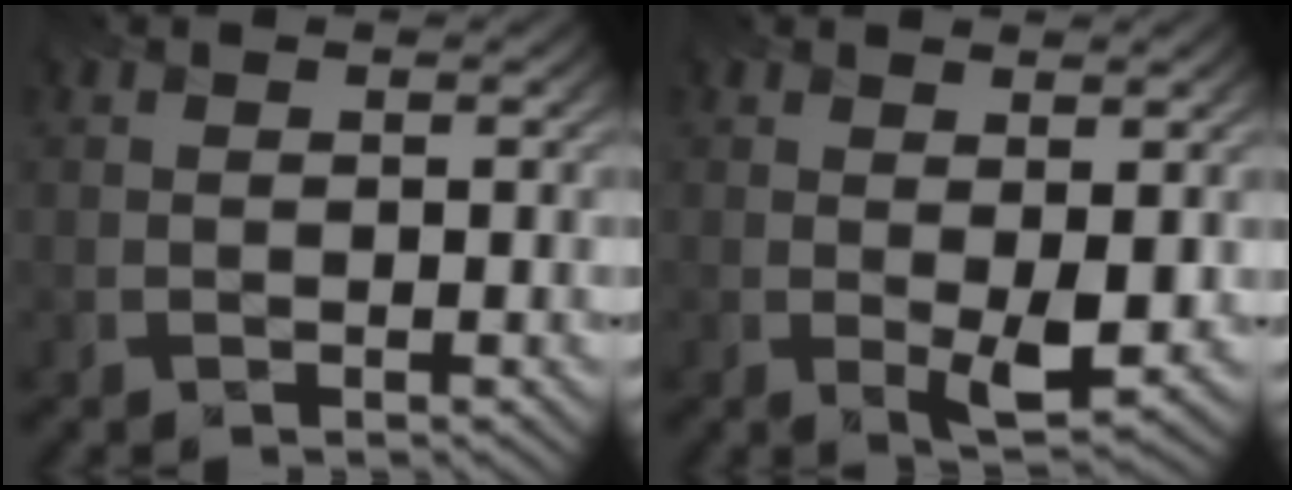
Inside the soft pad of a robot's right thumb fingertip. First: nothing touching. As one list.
[{"total": 3.5, "force": [0.3, 1.2, 3.3], "torque": [-0.064, -0.011, 0.011]}]